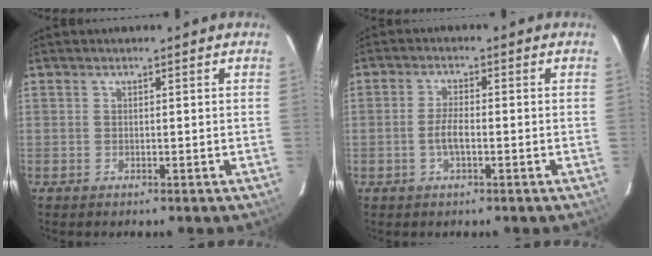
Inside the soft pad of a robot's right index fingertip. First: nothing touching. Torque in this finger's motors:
{"motor_torque": [0.71, -0.38, 0.34, 0.11]}